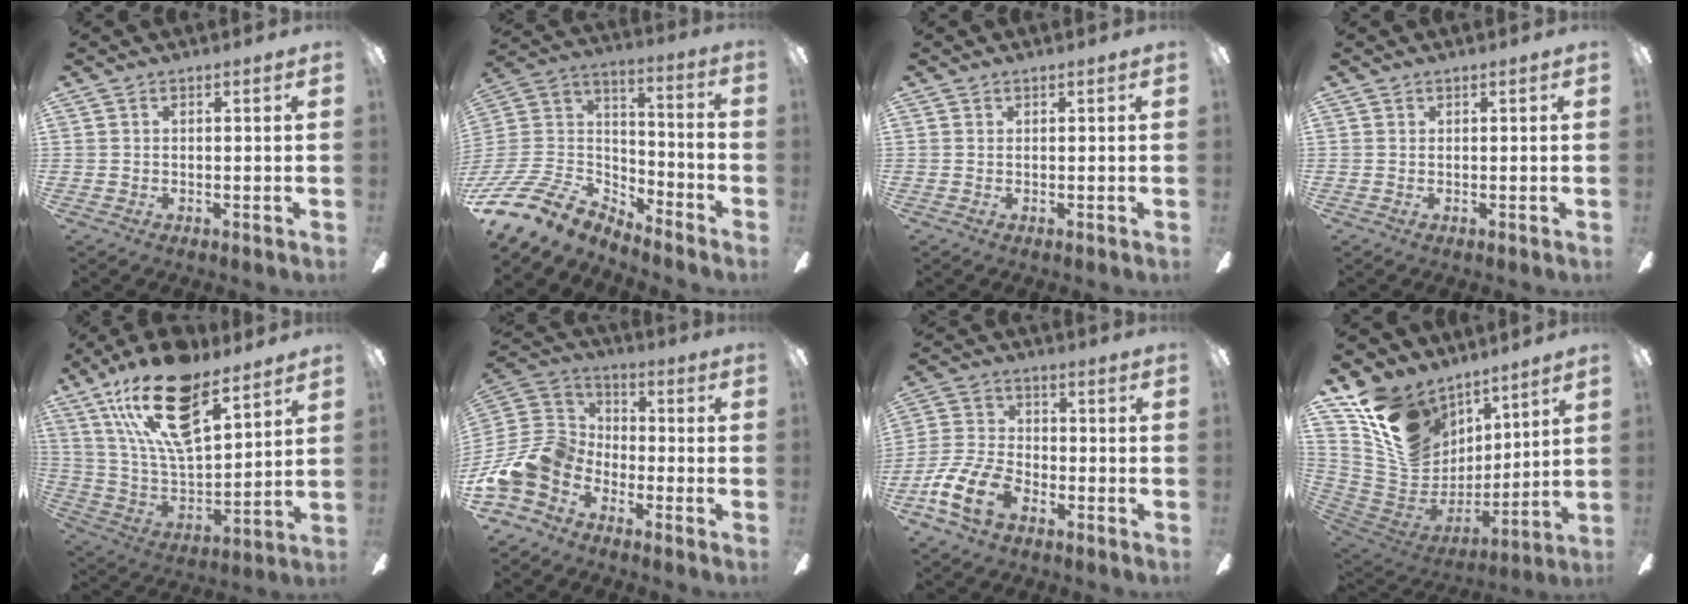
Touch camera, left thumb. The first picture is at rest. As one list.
[{"total": 16.2, "force": [-12.2, 6.8, 8.1], "torque": [-0.193, 0.036, -0.223]}, {"total": 0.0}, {"total": 0.0}, {"total": 23.0, "force": [14.1, 9.8, 15.3], "torque": [-0.297, -0.068, 0.242]}, {"total": 14.4, "force": [-7.2, 10.2, 7.2], "torque": [-0.172, 0.038, -0.130]}, {"total": 12.6, "force": [-6.3, 7.7, 7.8], "torque": [-0.173, 0.033, -0.118]}, {"total": 18.1, "force": [9.9, 13.0, 7.9], "torque": [-0.154, -0.045, 0.198]}]